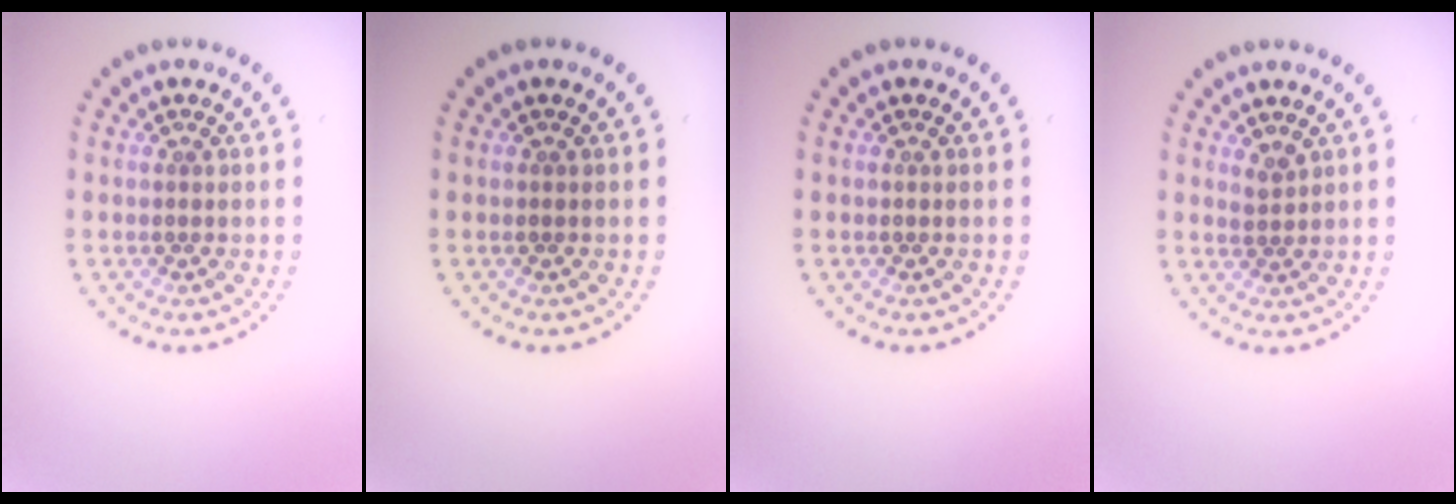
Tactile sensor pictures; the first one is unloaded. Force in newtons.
{"total": 0.0}
{"total": 0.0}
{"total": 1.2, "press": 0.9, "slide": 0.8}